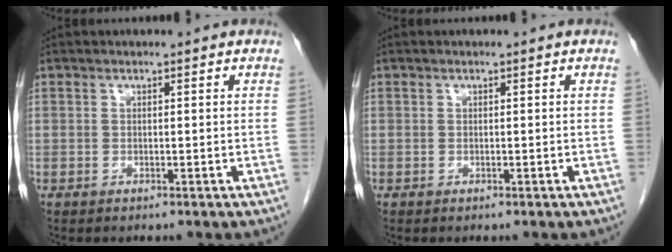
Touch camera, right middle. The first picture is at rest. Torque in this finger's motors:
{"motor_torque": [0.90, -0.72, 0.03, -0.01]}